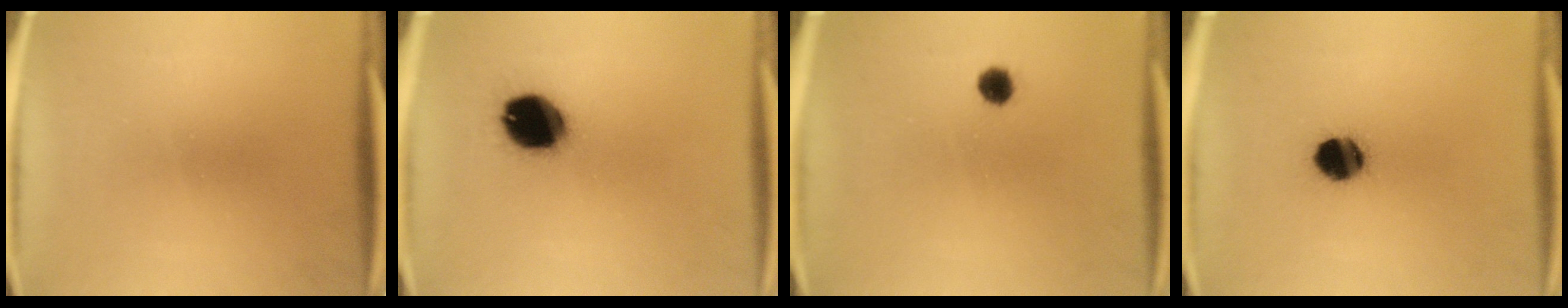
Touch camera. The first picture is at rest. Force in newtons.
{"total": 14.3}
{"total": 2.4}
{"total": 8.7}